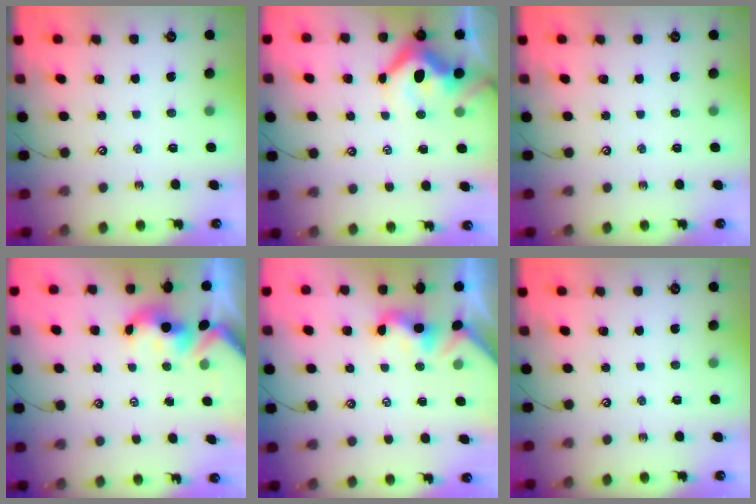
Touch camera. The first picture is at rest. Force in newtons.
{"total": 8.1, "press": 8.0, "slide": 1.6}
{"total": 0.0}
{"total": 1.6, "press": 1.4, "slide": 0.7}
{"total": 1.9, "press": 1.9, "slide": 0.6}
{"total": 0.0}